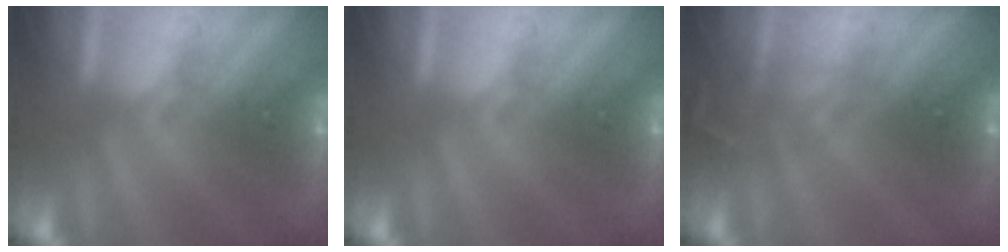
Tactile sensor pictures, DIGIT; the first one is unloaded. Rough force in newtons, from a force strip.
{"total": 0.0}
{"total": 3.0}